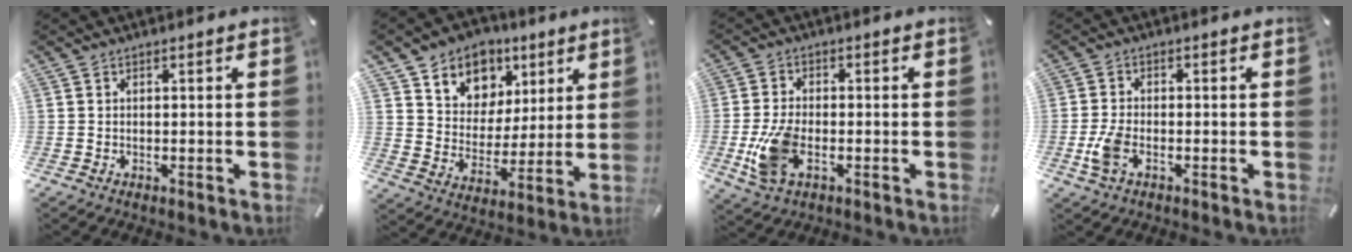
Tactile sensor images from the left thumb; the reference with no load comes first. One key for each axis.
{"total": 9.9, "fx": 5.2, "fy": 8.4, "fz": 0.5, "tx": -0.018, "ty": -0.047, "tz": 0.102}
{"total": 9.9, "fx": -2.6, "fy": 5.7, "fz": 7.7, "tx": -0.166, "ty": -0.002, "tz": -0.042}
{"total": 5.4, "fx": -1.8, "fy": 3.0, "fz": 4.2, "tx": -0.101, "ty": -0.001, "tz": -0.037}